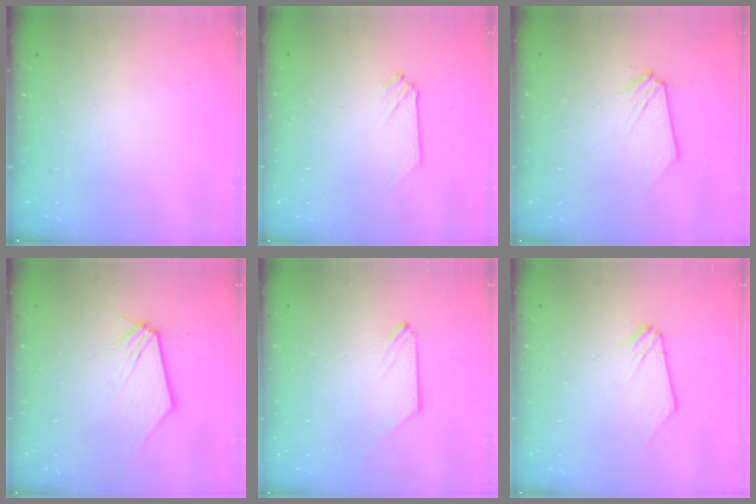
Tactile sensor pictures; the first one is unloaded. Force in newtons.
{"total": 0.0}
{"total": 0.0}
{"total": 0.0}
{"total": 0.0}
{"total": 0.0}